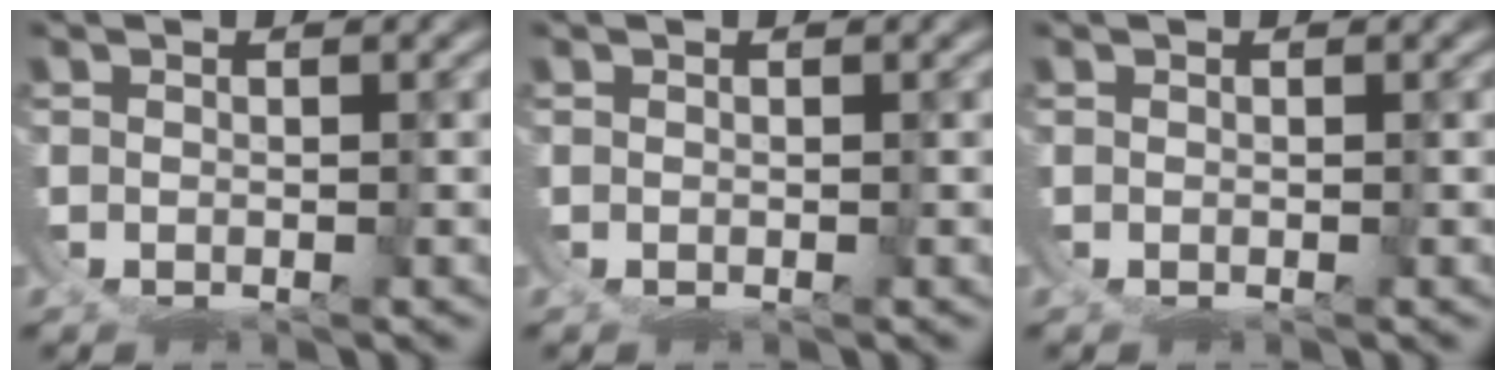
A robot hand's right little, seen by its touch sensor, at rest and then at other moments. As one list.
[{"total": 0.0}, {"total": 0.0}]